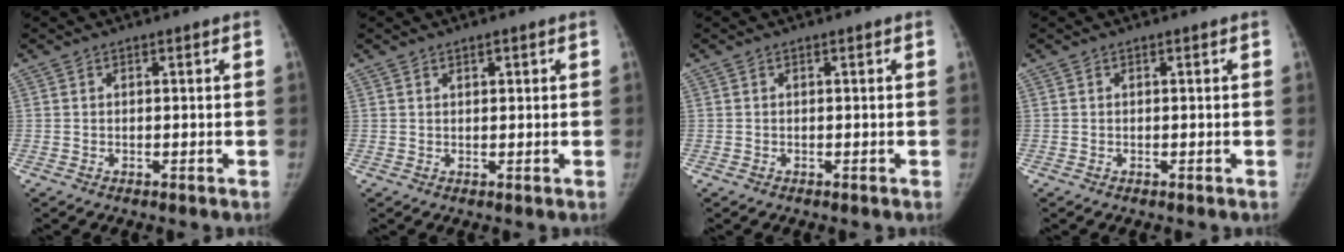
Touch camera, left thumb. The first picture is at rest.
{"total": 1.1, "force": [0.7, 0.4, 0.6], "torque": [-0.005, -0.003, 0.011]}
{"total": 0.0}
{"total": 0.0}